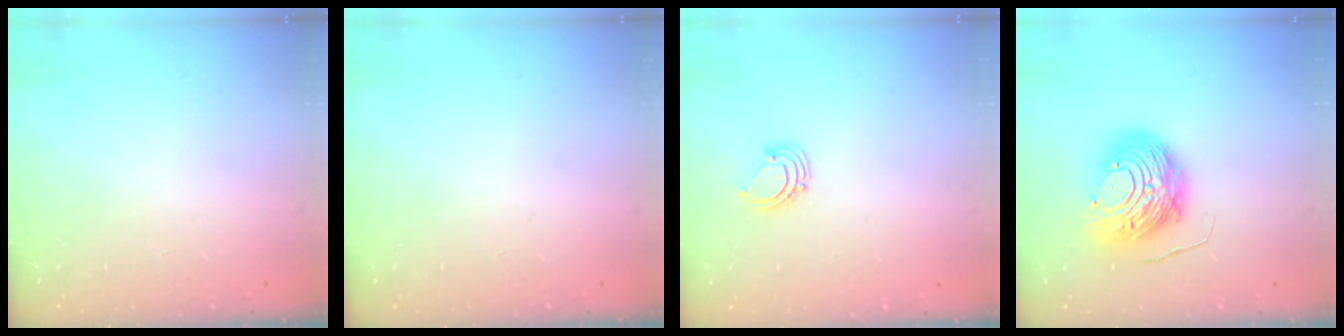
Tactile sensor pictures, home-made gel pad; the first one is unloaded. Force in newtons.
{"total": 0.0}
{"total": 2.9, "press": 2.9, "slide": 0.2}
{"total": 12.8, "press": 12.7, "slide": 1.1}